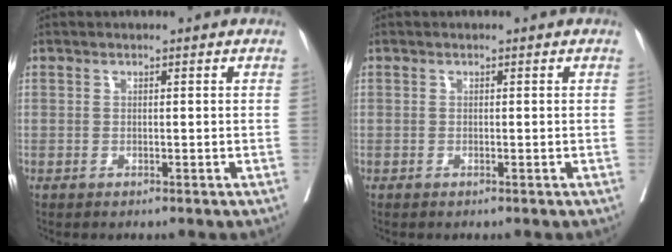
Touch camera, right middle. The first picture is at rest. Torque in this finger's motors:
{"motor_torque": [0.23, -0.24, 0.00, 0.01]}